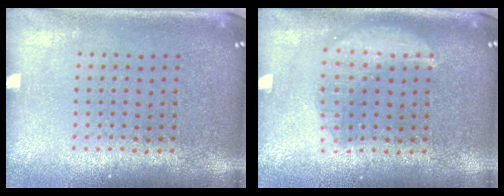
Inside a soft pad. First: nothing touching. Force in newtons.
{"total": 1.6, "press": 1.6, "slide": 0.2}